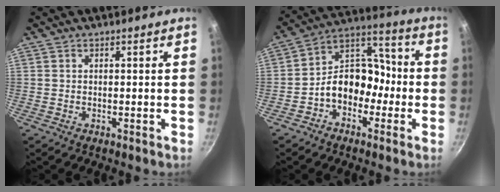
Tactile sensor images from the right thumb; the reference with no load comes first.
{"total": 12.1, "force": [-3.6, 9.1, 7.1], "torque": [-0.057, 0.065, -0.079]}